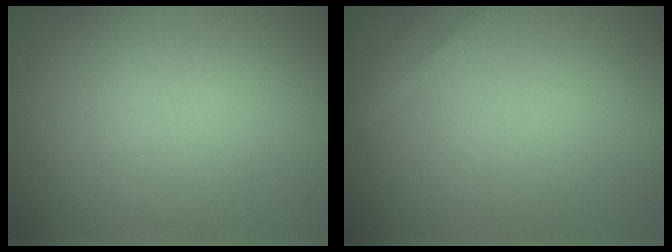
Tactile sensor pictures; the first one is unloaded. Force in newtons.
{"total": 1.7, "press": 1.7, "slide": 0.1}